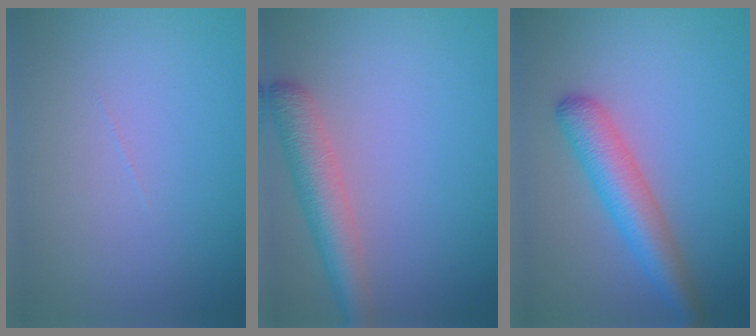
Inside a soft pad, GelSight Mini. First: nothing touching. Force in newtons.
{"total": 4.4, "press": 4.3, "slide": 0.2}
{"total": 4.7, "press": 4.6, "slide": 0.1}